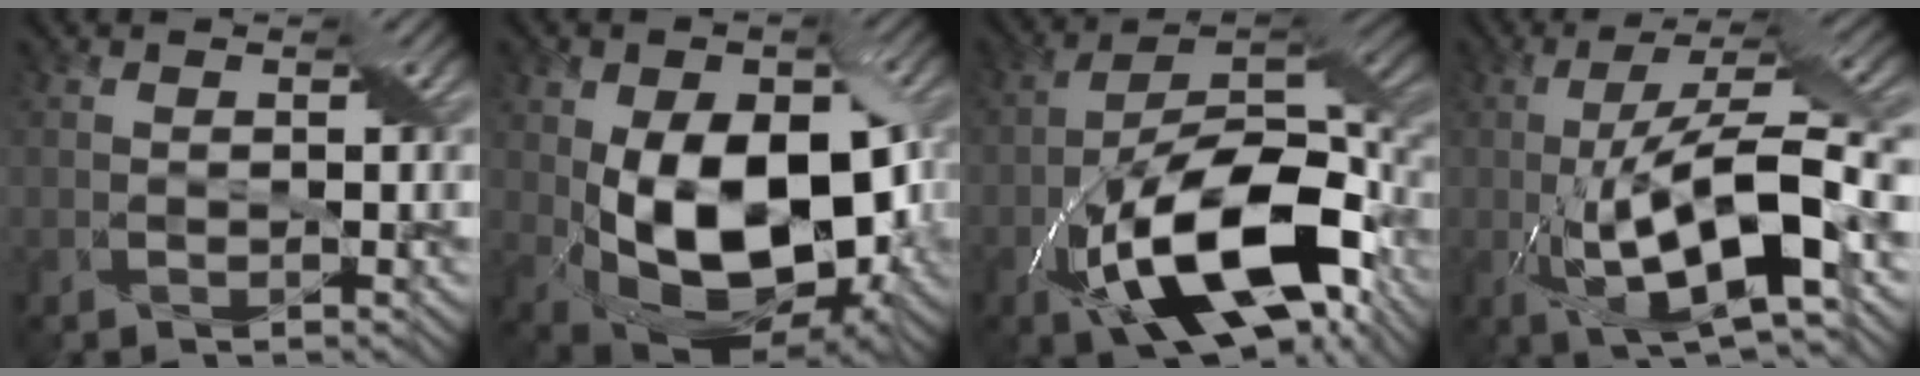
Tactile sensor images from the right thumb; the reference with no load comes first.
{"total": 16.8, "force": [-1.7, 10.4, 13.1], "torque": [-0.212, -0.031, -0.017]}
{"total": 17.9, "force": [-7.0, 8.4, 14.2], "torque": [-0.259, -0.016, -0.127]}
{"total": 15.1, "force": [-3.5, 4.8, 13.8], "torque": [-0.244, 0.003, -0.067]}